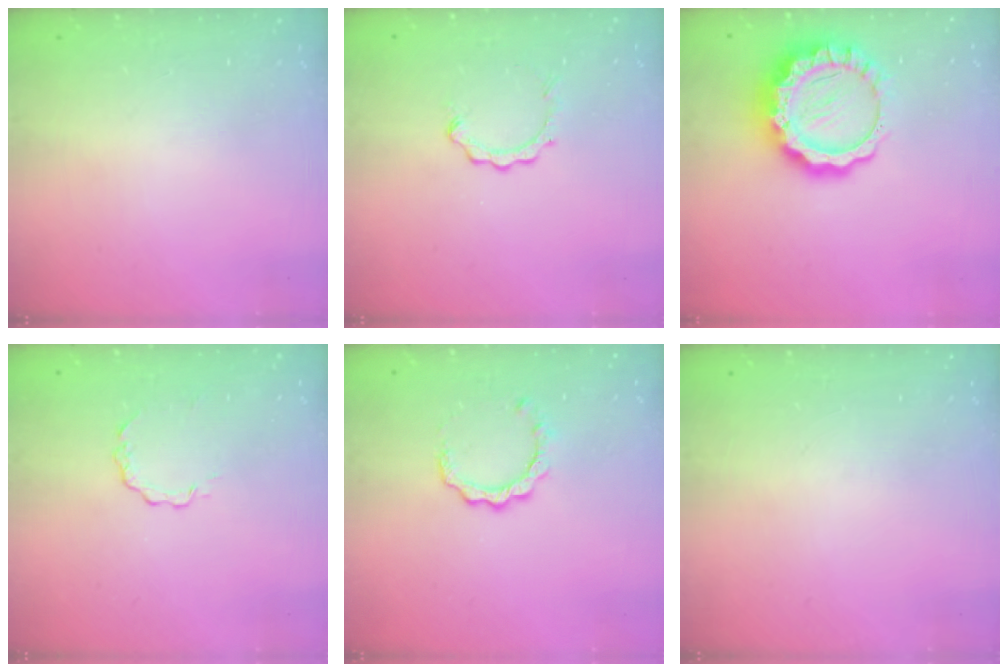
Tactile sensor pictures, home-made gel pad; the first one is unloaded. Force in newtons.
{"total": 2.4, "press": 2.4, "slide": 0.3}
{"total": 13.5, "press": 13.4, "slide": 1.1}
{"total": 1.7, "press": 1.7, "slide": 0.2}
{"total": 5.3, "press": 5.3, "slide": 0.5}
{"total": 0.0}